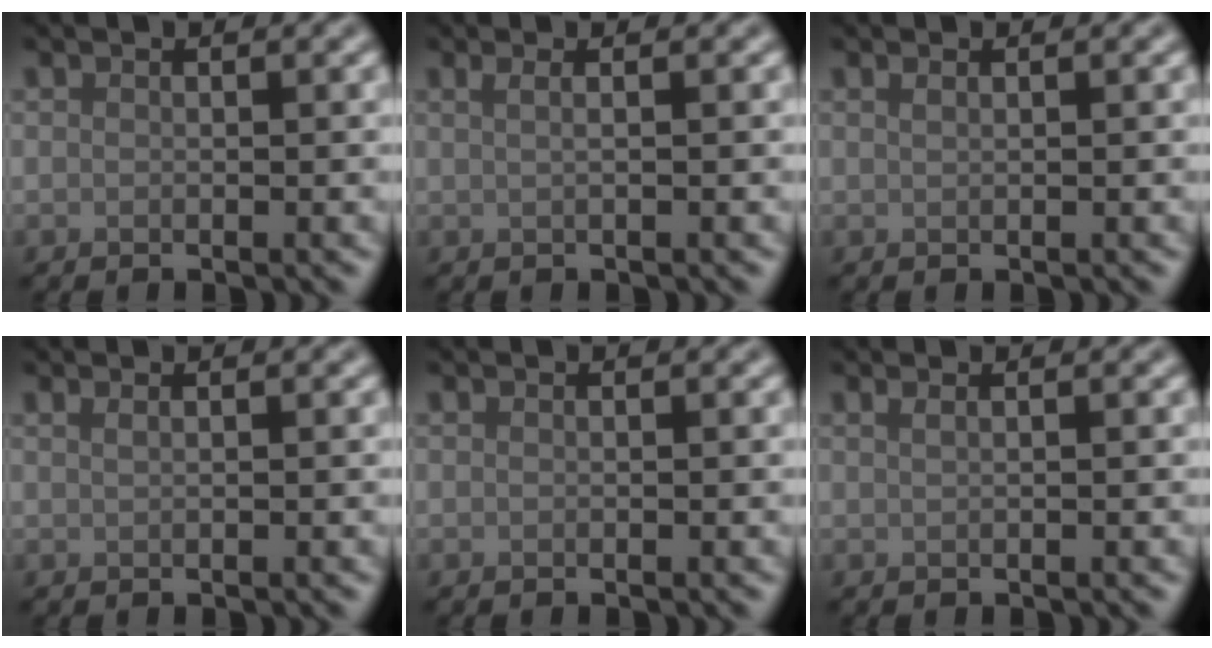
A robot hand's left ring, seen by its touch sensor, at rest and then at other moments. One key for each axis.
{"total": 2.1, "fx": 0.9, "fy": 1.1, "fz": 1.6, "tx": -0.011, "ty": 0.001, "tz": -0.011}
{"total": 0.5, "fx": 0.3, "fy": 0.2, "fz": 0.4, "tx": -0.003, "ty": 0.002, "tz": 0.005}
{"total": 1.0, "fx": 0.6, "fy": 0.5, "fz": 0.6, "tx": -0.006, "ty": -0.002, "tz": 0.004}
{"total": 0.0}
{"total": 1.5, "fx": 0.8, "fy": 0.8, "fz": 1.0, "tx": -0.002, "ty": -0.005, "tz": -0.001}